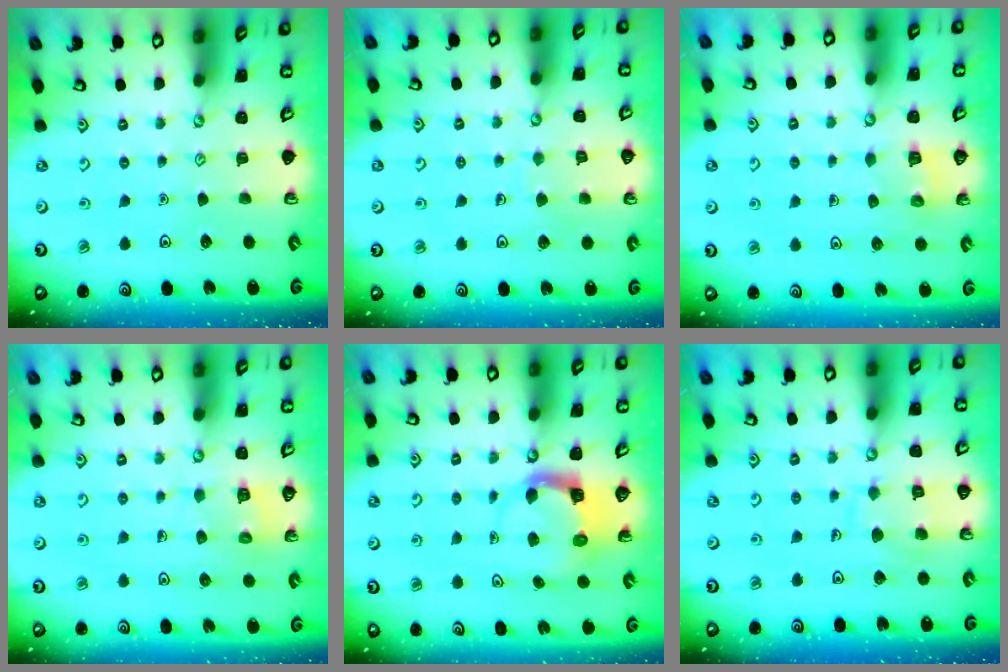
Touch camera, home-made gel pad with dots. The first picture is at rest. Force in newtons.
{"total": 4.3, "press": 4.2, "slide": 0.4}
{"total": 2.2, "press": 2.2, "slide": 0.1}
{"total": 5.5, "press": 5.5, "slide": 0.4}
{"total": 3.7, "press": 3.6, "slide": 0.4}
{"total": 9.2, "press": 9.2, "slide": 0.7}